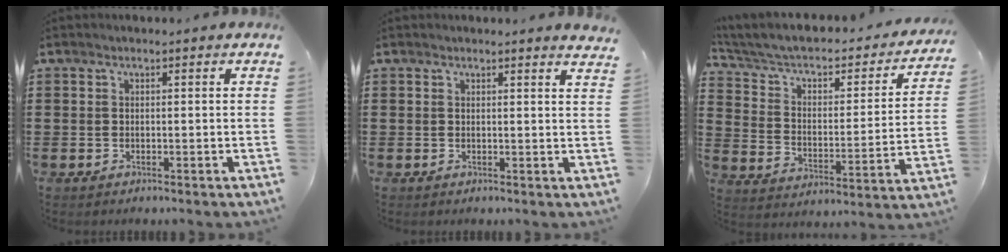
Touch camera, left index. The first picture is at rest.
{"total": 1.4, "force": [1.3, -0.1, 0.4], "torque": [-0.004, -0.004, 0.024]}
{"total": 4.8, "force": [3.2, 2.5, 2.7], "torque": [-0.070, -0.027, 0.046]}